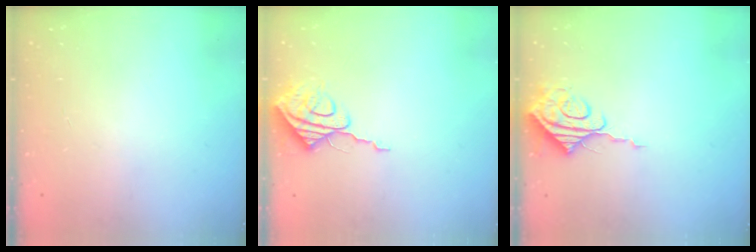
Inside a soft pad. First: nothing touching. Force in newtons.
{"total": 8.3, "press": 8.3, "slide": 0.3}
{"total": 8.5, "press": 8.5, "slide": 0.9}